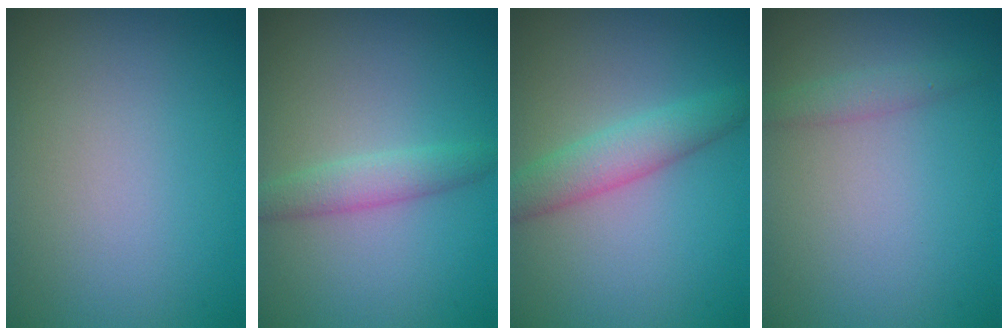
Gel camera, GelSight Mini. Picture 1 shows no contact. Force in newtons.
{"total": 2.2, "press": 2.2, "slide": 0.0}
{"total": 3.3, "press": 3.3, "slide": 0.1}
{"total": 1.2, "press": 1.2, "slide": 0.1}